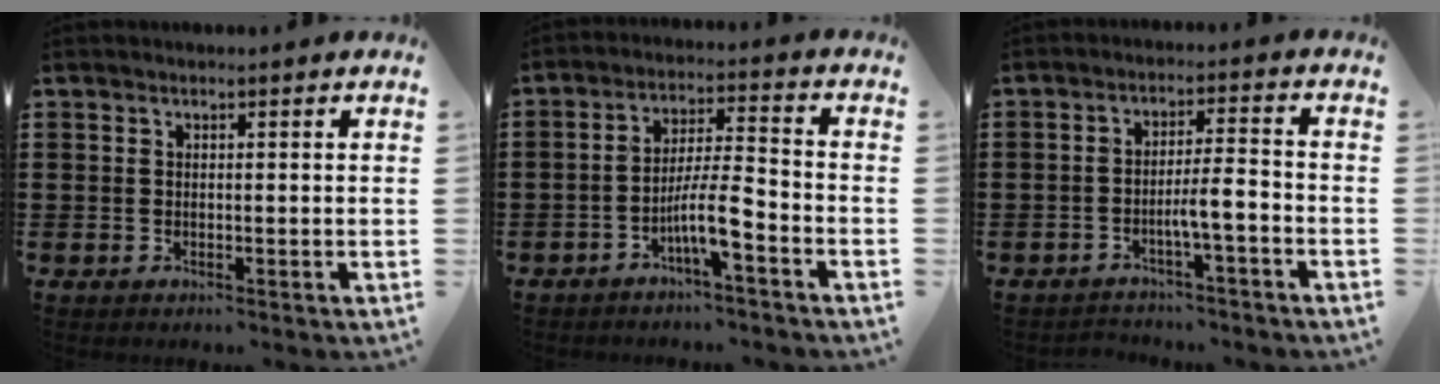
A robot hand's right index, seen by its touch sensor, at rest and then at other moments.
{"total": 7.5, "force": [-3.8, 1.2, 6.3], "torque": [-0.126, -0.002, -0.074]}
{"total": 4.8, "force": [-2.4, 0.7, 4.1], "torque": [-0.072, 0.002, -0.043]}